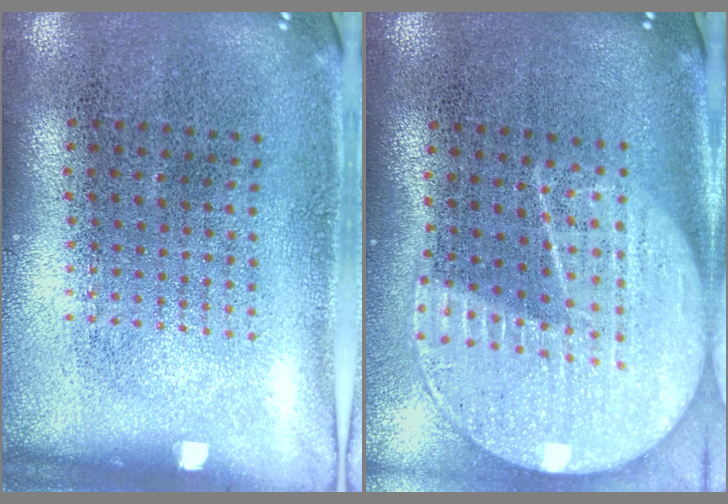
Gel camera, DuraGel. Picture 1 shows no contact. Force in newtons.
{"total": 2.2, "press": 1.9, "slide": 1.0}